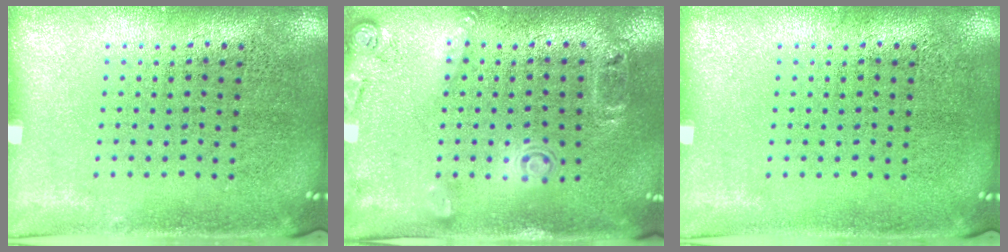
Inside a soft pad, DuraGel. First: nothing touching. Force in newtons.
{"total": 1.8, "press": 1.2, "slide": 1.3}
{"total": 0.0}